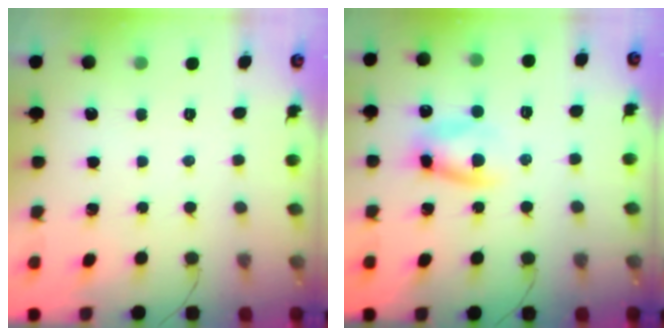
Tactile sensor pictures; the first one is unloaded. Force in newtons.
{"total": 8.4, "press": 8.3, "slide": 1.4}